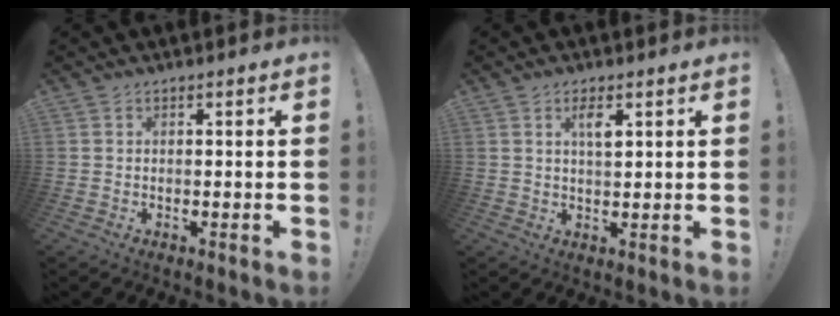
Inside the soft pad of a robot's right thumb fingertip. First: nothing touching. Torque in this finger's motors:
{"motor_torque": [0.84, 1.25, 0.82, -0.52, 0.13]}